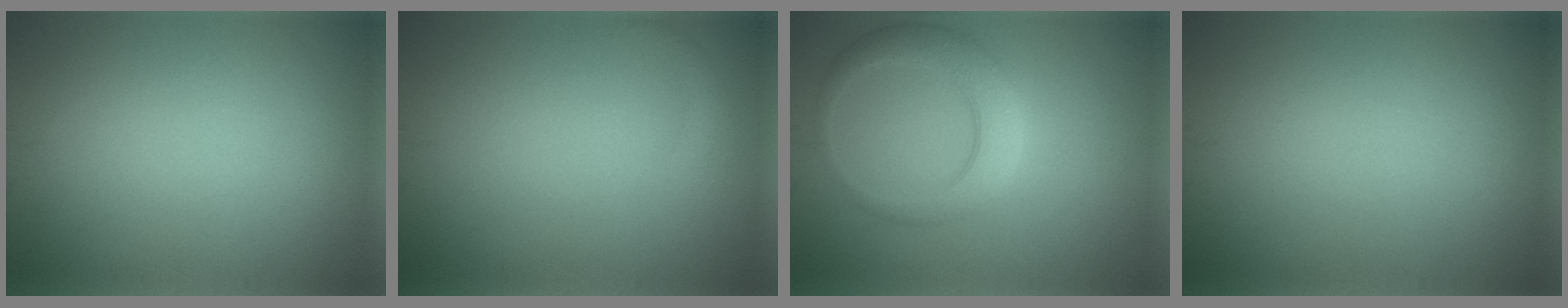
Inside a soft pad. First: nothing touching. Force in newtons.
{"total": 0.9, "press": 0.9, "slide": 0.1}
{"total": 4.3, "press": 4.3, "slide": 0.3}
{"total": 0.0}